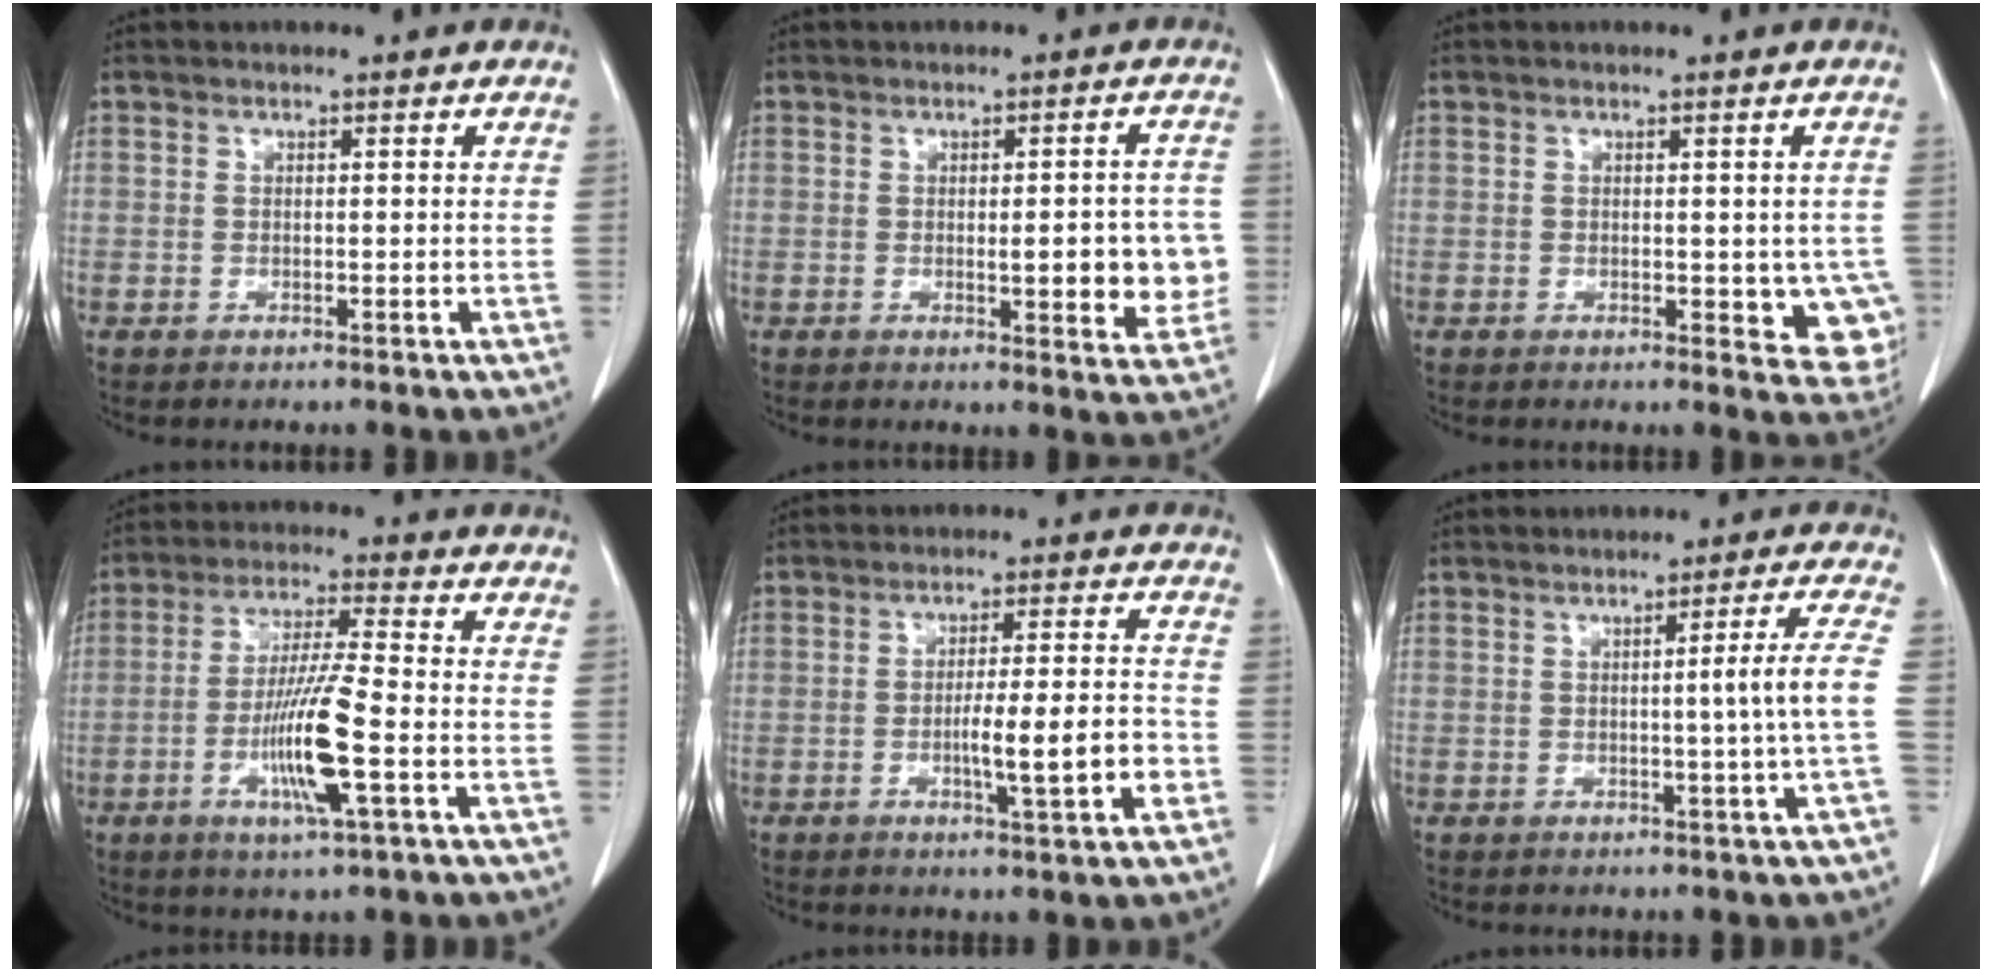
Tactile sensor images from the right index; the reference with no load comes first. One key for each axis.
{"total": 8.2, "fx": -0.9, "fy": 2.3, "fz": 7.8, "tx": -0.090, "ty": 0.003, "tz": -0.007}
{"total": 6.7, "fx": -1.0, "fy": 3.4, "fz": 5.7, "tx": -0.047, "ty": -0.009, "tz": -0.010}
{"total": 11.0, "fx": -3.3, "fy": 0.0, "fz": 10.5, "tx": -0.207, "ty": -0.013, "tz": -0.065}
{"total": 8.4, "fx": -2.4, "fy": 0.2, "fz": 8.1, "tx": -0.126, "ty": -0.001, "tz": -0.038}
{"total": 5.3, "fx": -0.5, "fy": -1.8, "fz": 5.0, "tx": -0.068, "ty": -0.003, "tz": -0.006}